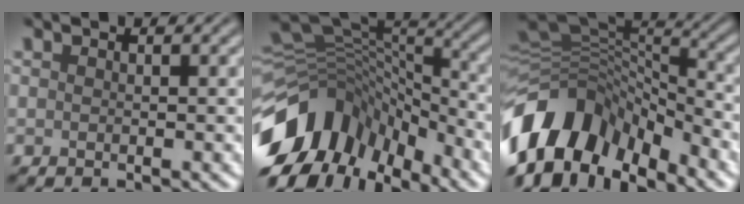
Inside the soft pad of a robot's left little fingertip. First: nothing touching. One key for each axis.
{"total": 11.7, "fx": -6.5, "fy": 7.5, "fz": 6.1, "tx": -0.120, "ty": 0.023, "tz": -0.129}
{"total": 13.0, "fx": -6.7, "fy": 7.9, "fz": 7.8, "tx": -0.167, "ty": 0.012, "tz": -0.122}